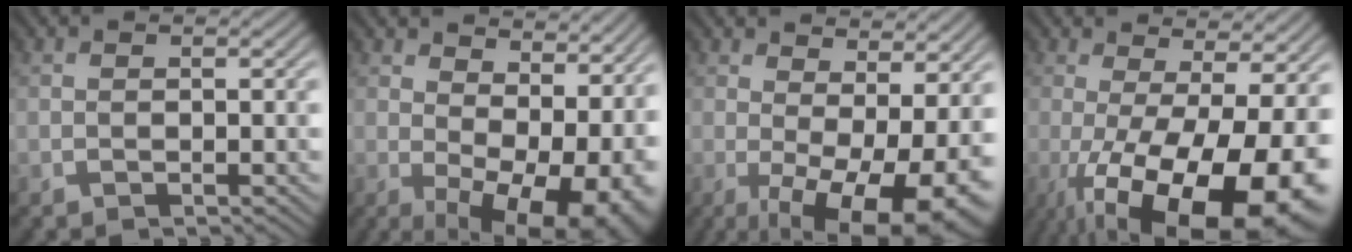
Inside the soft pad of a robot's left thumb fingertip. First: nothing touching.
{"total": 14.9, "force": [1.5, 8.6, 12.1], "torque": [-0.134, -0.018, 0.070]}
{"total": 13.2, "force": [-1.1, 5.4, 12.1], "torque": [-0.163, -0.005, 0.002]}
{"total": 17.6, "force": [-5.3, 6.5, 15.5], "torque": [-0.227, -0.018, -0.066]}